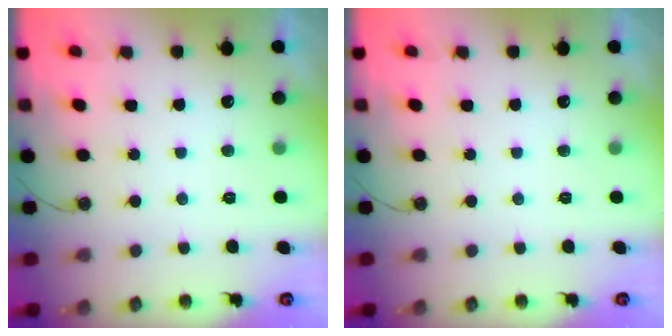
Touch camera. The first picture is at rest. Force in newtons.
{"total": 0.0}